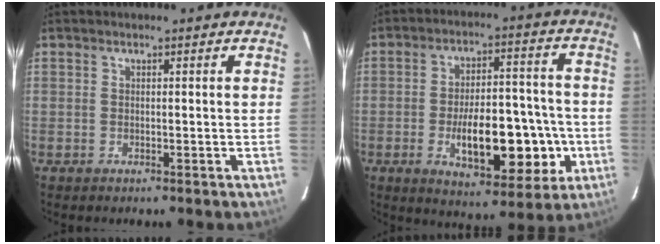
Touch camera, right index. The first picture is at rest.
{"total": 15.3, "force": [-4.0, 6.1, 13.5], "torque": [-0.201, 0.016, -0.052]}